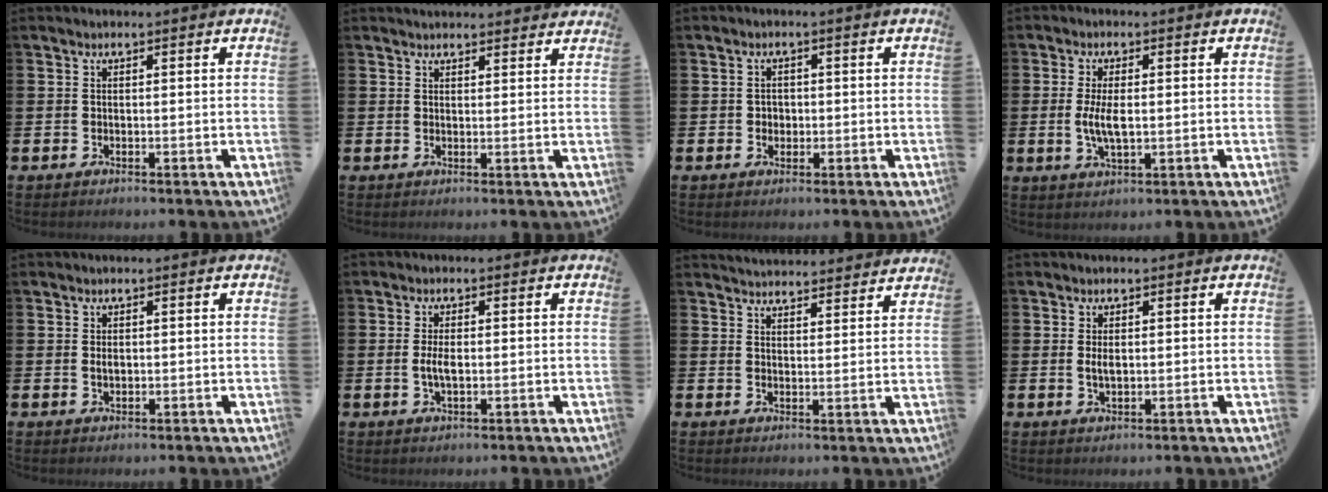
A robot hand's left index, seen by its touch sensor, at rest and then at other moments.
{"total": 2.4, "force": [2.4, 0.5, 0.0], "torque": [0.007, -0.013, 0.042]}
{"total": 1.5, "force": [0.1, 1.5, 0.4], "torque": [0.004, 0.004, -0.003]}
{"total": 4.4, "force": [0.1, 1.8, 4.0], "torque": [-0.076, 0.000, -0.004]}
{"total": 0.9, "force": [0.1, 0.6, 0.7], "torque": [0.000, -0.001, -0.002]}
{"total": 2.8, "force": [-0.2, 1.1, 2.5], "torque": [-0.041, -0.002, -0.006]}
{"total": 4.4, "force": [4.4, 0.2, -0.2], "torque": [-0.004, -0.030, 0.080]}
{"total": 1.8, "force": [0.3, 0.9, 1.5], "torque": [-0.017, -0.001, 0.000]}